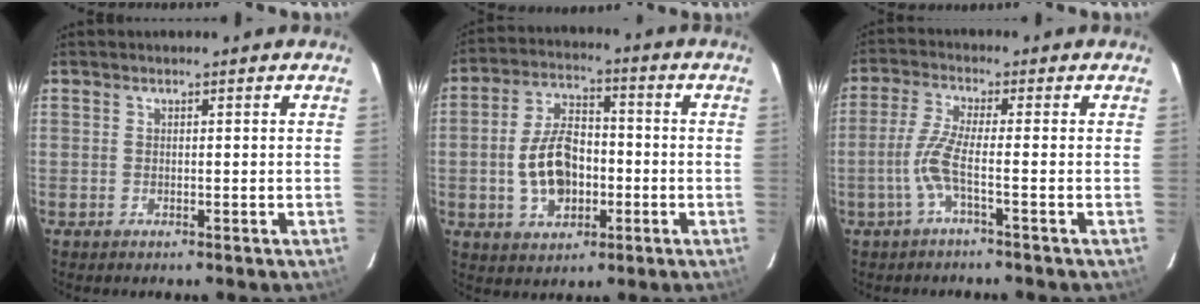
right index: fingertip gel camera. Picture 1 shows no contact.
{"total": 11.2, "force": [-2.2, 7.1, 8.4], "torque": [-0.168, 0.018, -0.028]}
{"total": 5.1, "force": [-2.1, -0.4, 4.7], "torque": [-0.111, -0.002, -0.039]}